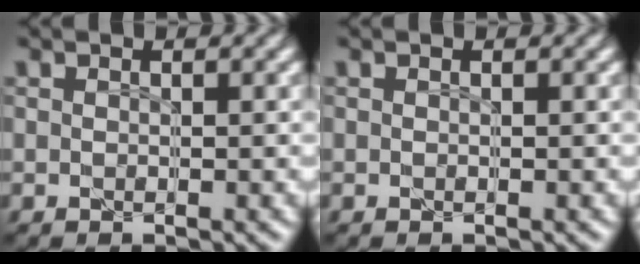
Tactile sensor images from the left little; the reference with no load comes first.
{"total": 0.0}